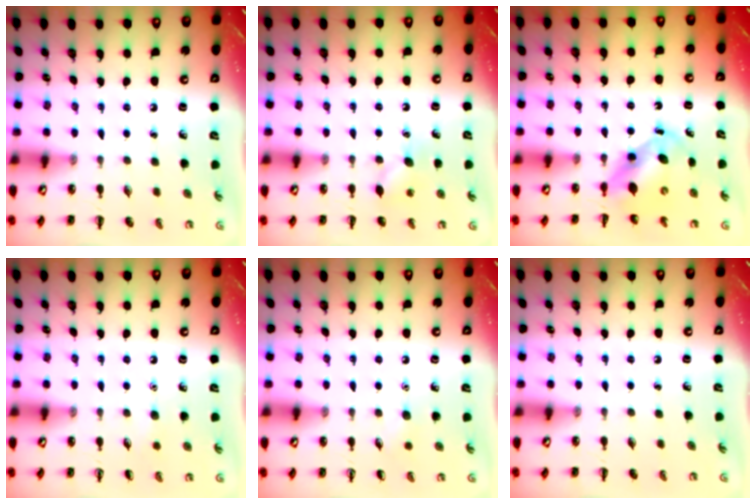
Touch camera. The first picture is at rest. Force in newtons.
{"total": 5.7, "press": 5.5, "slide": 1.5}
{"total": 6.0, "press": 5.9, "slide": 0.7}
{"total": 3.7, "press": 3.5, "slide": 1.1}
{"total": 4.1, "press": 3.9, "slide": 1.3}
{"total": 0.0}